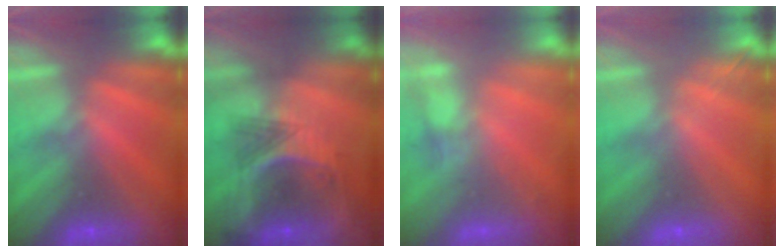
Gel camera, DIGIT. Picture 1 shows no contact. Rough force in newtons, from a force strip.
{"total": 7.4}
{"total": 2.8}
{"total": 2.1}